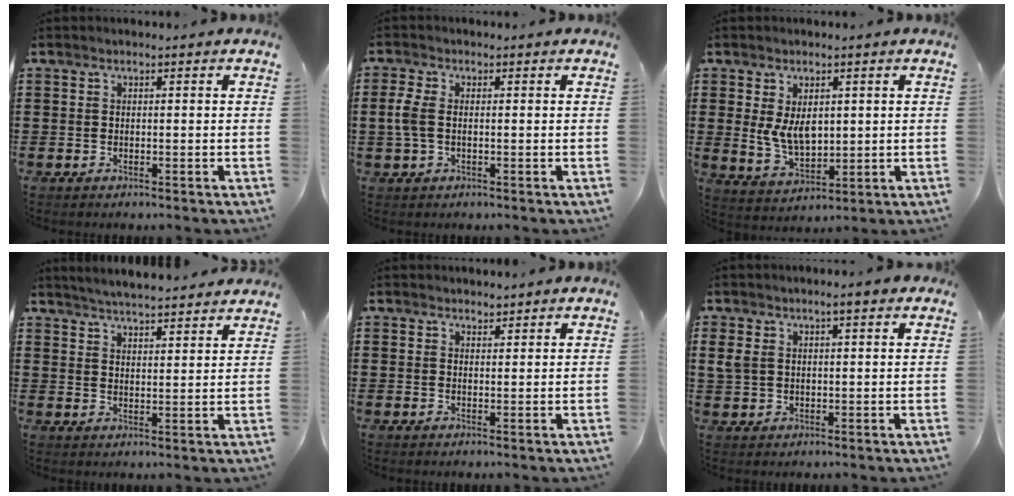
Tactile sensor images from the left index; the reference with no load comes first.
{"total": 3.6, "force": [-0.2, 2.0, 3.0], "torque": [-0.082, -0.001, -0.010]}
{"total": 5.7, "force": [1.2, 3.6, 4.2], "torque": [-0.079, -0.001, 0.017]}
{"total": 4.2, "force": [4.1, -0.5, 0.5], "torque": [-0.025, -0.020, 0.073]}
{"total": 1.5, "force": [1.5, 0.5, 0.0], "torque": [-0.003, 0.004, 0.029]}
{"total": 3.6, "force": [1.9, 1.6, 2.6], "torque": [-0.058, 0.006, 0.033]}